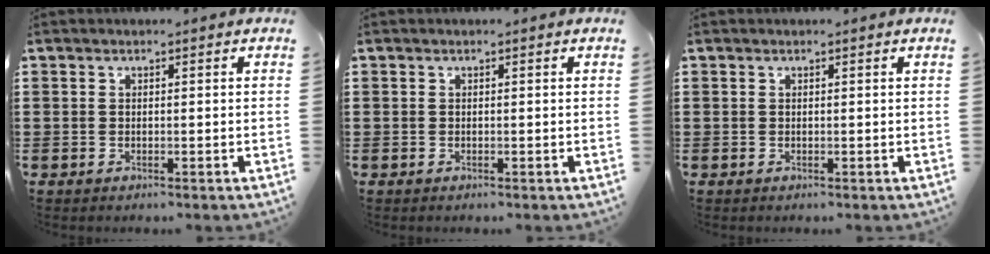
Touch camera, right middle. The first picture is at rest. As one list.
[{"total": 0.0}, {"total": 0.0}]